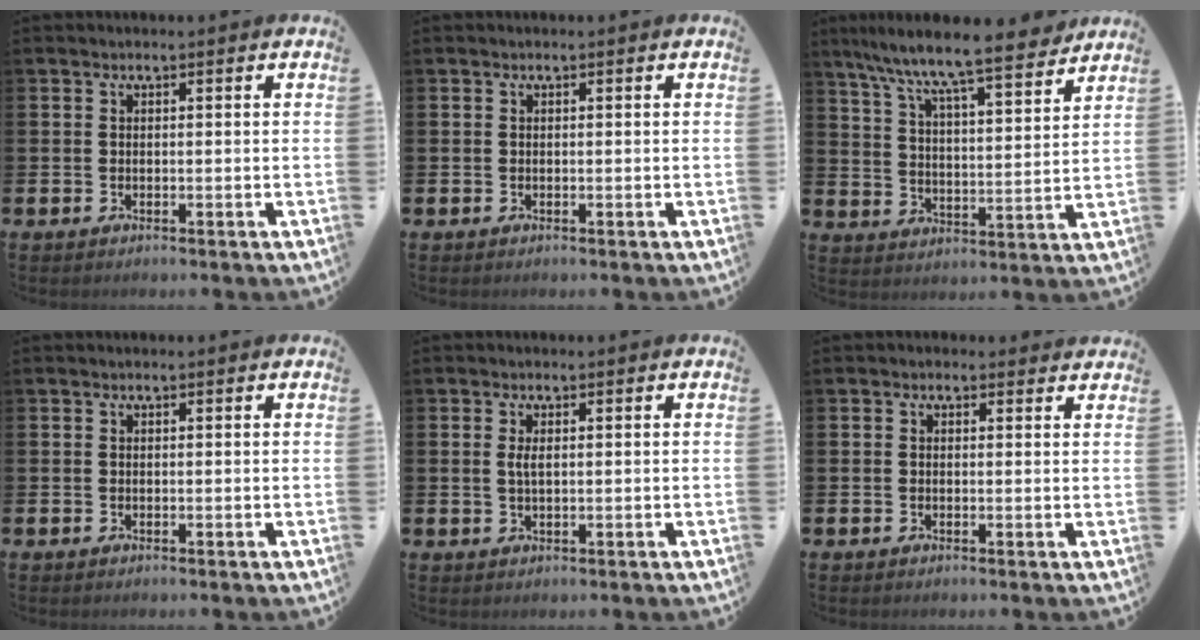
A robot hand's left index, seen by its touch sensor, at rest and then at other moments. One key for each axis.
{"total": 0.0}
{"total": 9.7, "fx": 9.0, "fy": 0.4, "fz": 3.7, "tx": -0.104, "ty": -0.065, "tz": 0.151}
{"total": 0.0}
{"total": 1.7, "fx": 0.5, "fy": 0.5, "fz": 1.6, "tx": -0.032, "ty": 0.003, "tz": 0.006}
{"total": 0.9, "fx": 0.7, "fy": 0.6, "fz": 0.1, "tx": 0.009, "ty": 0.003, "tz": 0.010}